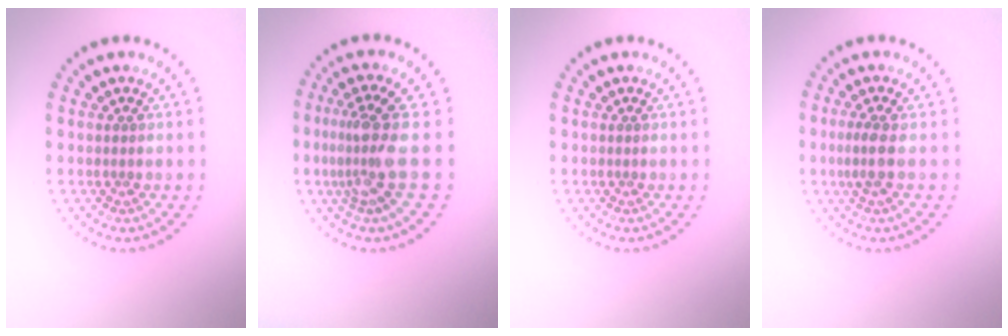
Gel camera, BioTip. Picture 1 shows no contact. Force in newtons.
{"total": 3.8, "press": 2.6, "slide": 2.8}
{"total": 0.0}
{"total": 1.8, "press": 1.6, "slide": 1.0}